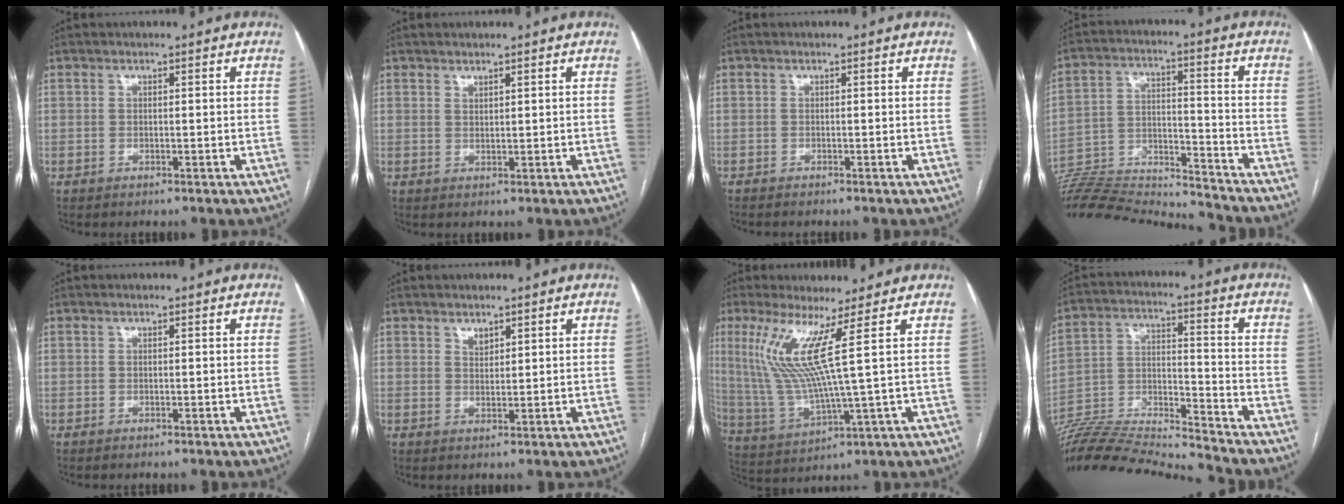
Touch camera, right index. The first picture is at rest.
{"total": 0.8, "force": [0.8, 0.1, 0.3], "torque": [-0.005, -0.006, 0.015]}
{"total": 1.6, "force": [-1.5, 0.2, 0.7], "torque": [-0.012, -0.004, -0.017]}
{"total": 22.0, "force": [-21.2, 0.4, 5.8], "torque": [-0.139, -0.003, -0.339]}
{"total": 0.0}
{"total": 1.6, "force": [1.2, 0.8, 0.7], "torque": [-0.012, -0.001, 0.023]}
{"total": 9.9, "force": [3.8, -1.5, 9.0], "torque": [-0.200, -0.011, 0.084]}
{"total": 19.5, "force": [-18.7, -1.4, 5.5], "torque": [-0.116, 0.004, -0.322]}